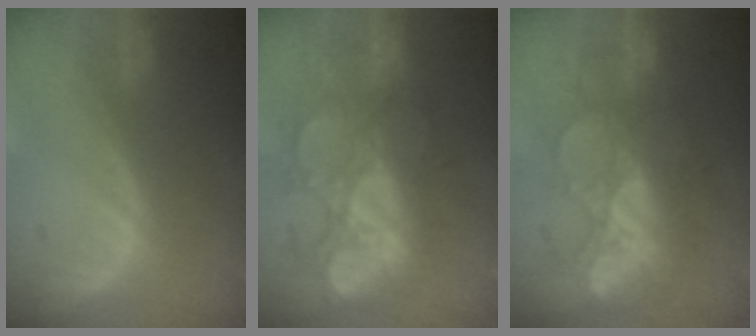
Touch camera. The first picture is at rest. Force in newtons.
{"total": 9.9, "press": 9.9, "slide": 1.0}
{"total": 8.3, "press": 8.1, "slide": 1.8}